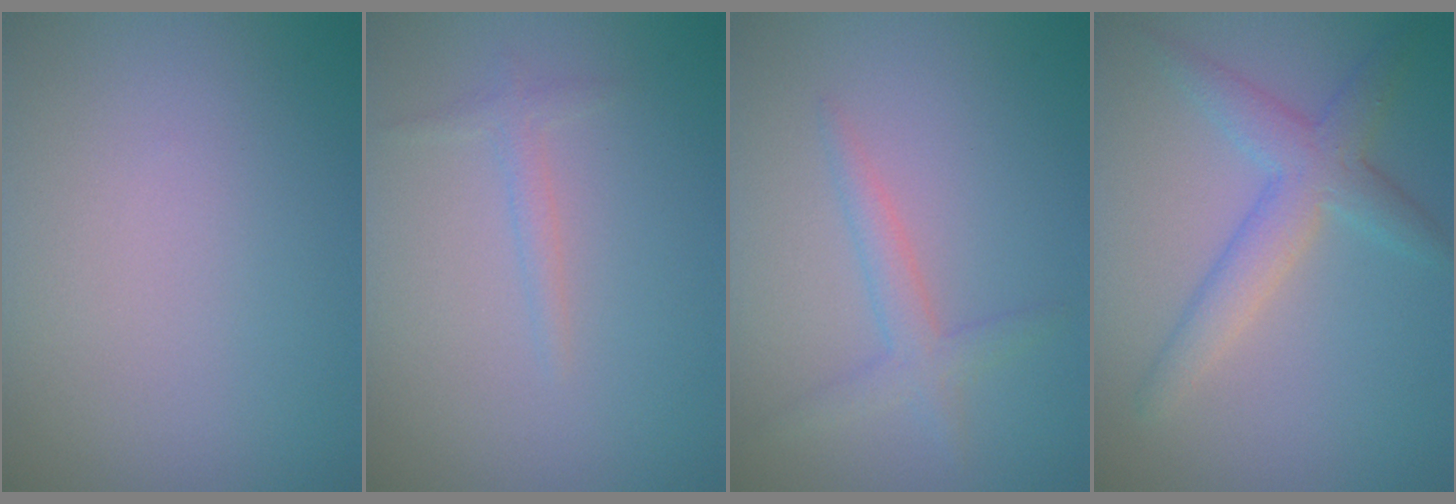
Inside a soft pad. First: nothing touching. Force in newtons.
{"total": 1.1, "press": 1.1, "slide": 0.0}
{"total": 2.1, "press": 2.1, "slide": 0.1}
{"total": 3.8, "press": 3.8, "slide": 0.1}